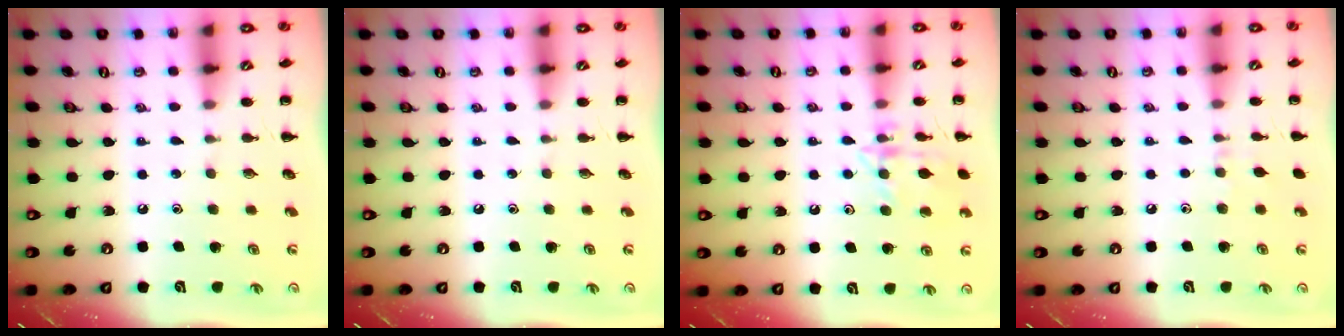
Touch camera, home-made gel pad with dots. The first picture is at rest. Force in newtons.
{"total": 0.0}
{"total": 12.8, "press": 12.8, "slide": 0.6}
{"total": 4.9, "press": 4.5, "slide": 1.8}